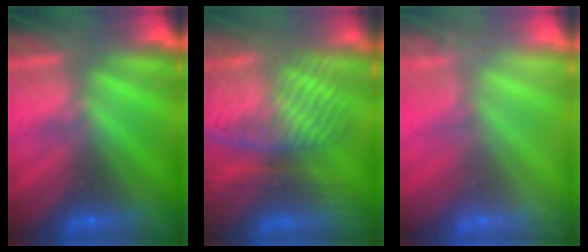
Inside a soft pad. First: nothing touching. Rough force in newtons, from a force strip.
{"total": 8.5}
{"total": 2.4}